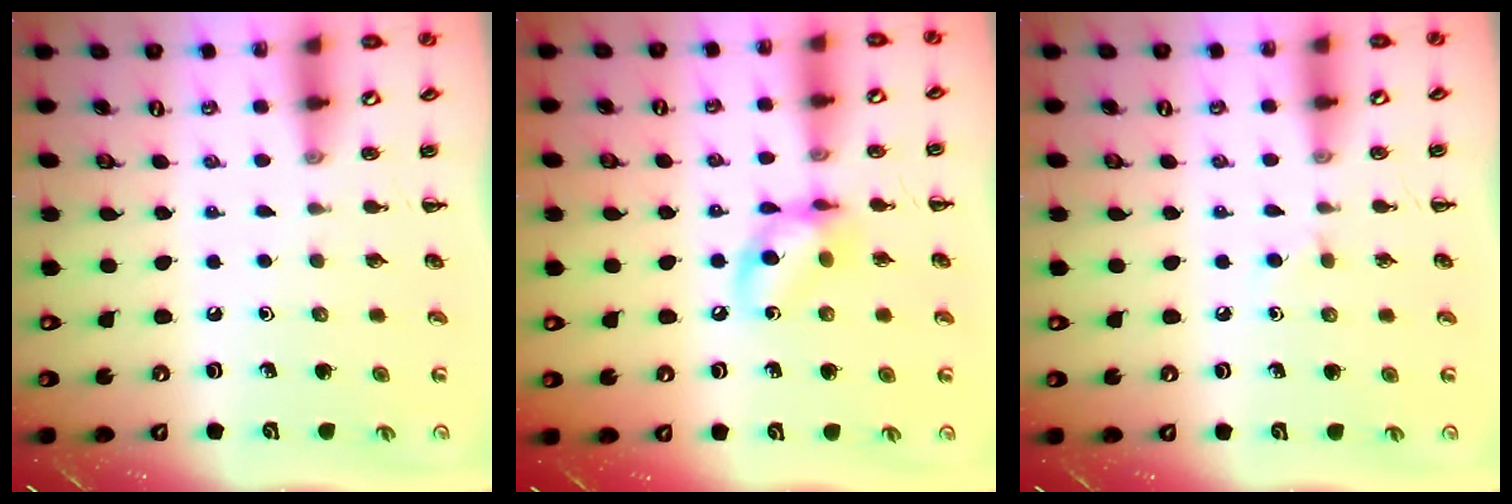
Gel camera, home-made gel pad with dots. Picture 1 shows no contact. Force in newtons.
{"total": 10.4, "press": 10.3, "slide": 1.4}
{"total": 1.7, "press": 1.5, "slide": 0.9}